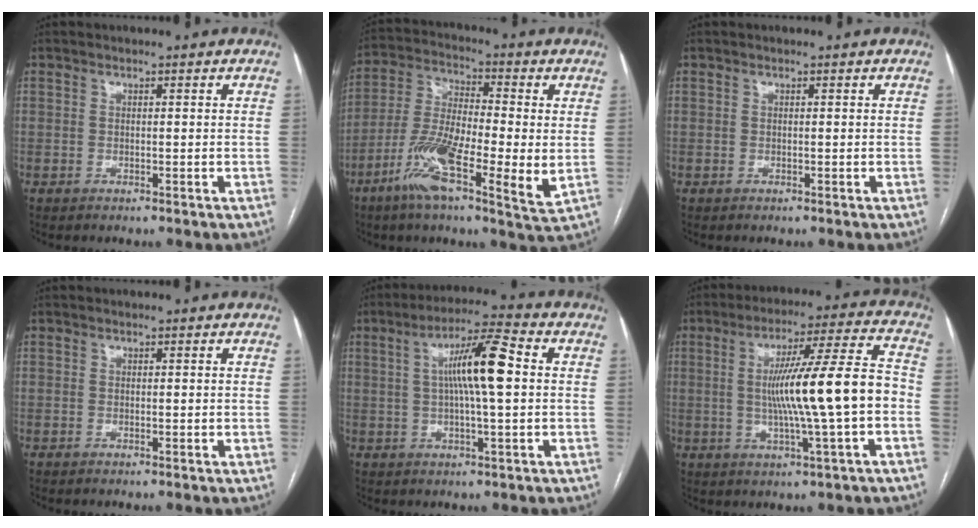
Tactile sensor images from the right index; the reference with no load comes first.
{"total": 13.1, "force": [-4.0, 2.0, 12.3], "torque": [-0.236, -0.011, -0.081]}
{"total": 0.0}
{"total": 0.6, "force": [0.0, 0.3, 0.5], "torque": [-0.010, 0.004, 0.006]}
{"total": 10.1, "force": [1.4, 0.7, 10.0], "torque": [-0.178, 0.015, 0.019]}
{"total": 14.6, "force": [-1.4, -0.2, 14.6], "torque": [-0.240, 0.013, -0.022]}